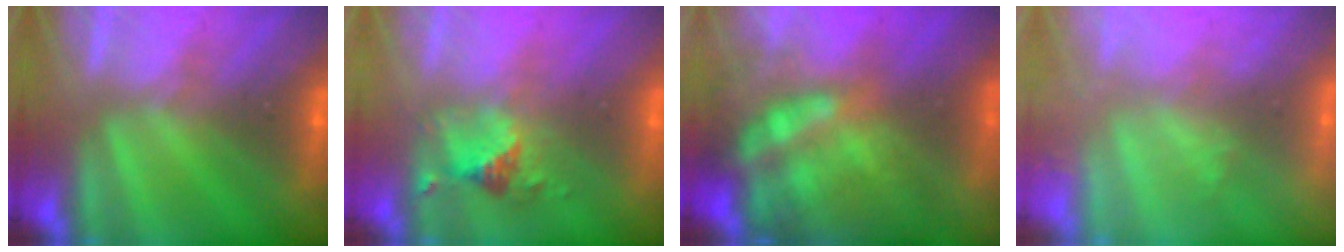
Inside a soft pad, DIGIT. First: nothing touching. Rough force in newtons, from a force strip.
{"total": 2.5}
{"total": 7.7}
{"total": 1.6}